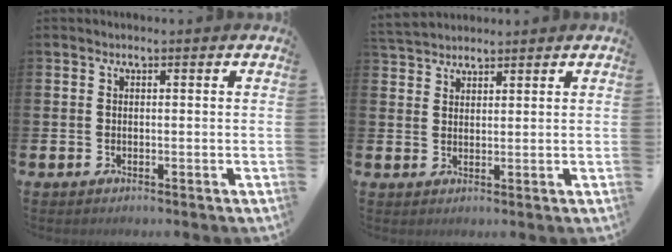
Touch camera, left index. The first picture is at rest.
{"total": 3.2, "force": [3.1, 0.7, -0.1], "torque": [0.000, -0.012, 0.058]}